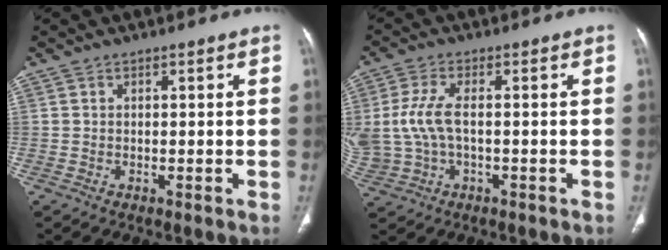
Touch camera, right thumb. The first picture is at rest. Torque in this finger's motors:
{"motor_torque": [-0.42, 0.84, 0.41, 0.83, 0.24]}